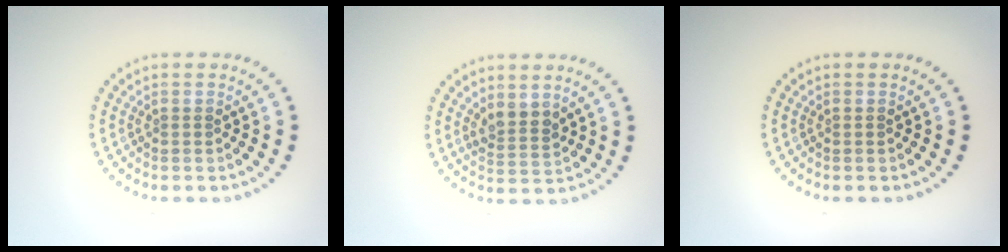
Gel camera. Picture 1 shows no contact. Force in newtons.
{"total": 2.2, "press": 1.9, "slide": 1.1}
{"total": 0.0}